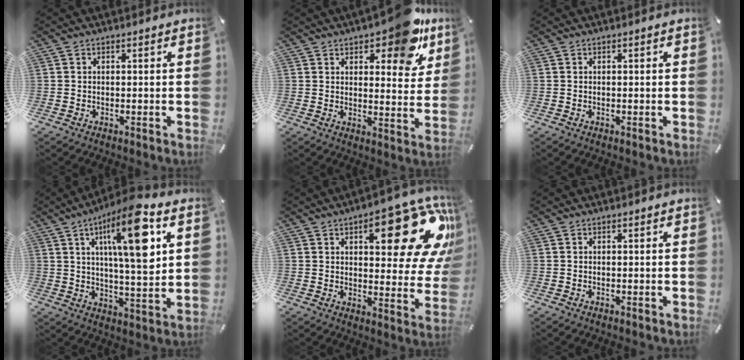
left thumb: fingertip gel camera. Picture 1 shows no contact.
{"total": 13.1, "force": [9.0, 5.2, 7.9], "torque": [-0.087, -0.059, 0.151]}
{"total": 0.0}
{"total": 17.4, "force": [7.1, 4.9, 15.1], "torque": [-0.234, -0.019, 0.105]}
{"total": 22.9, "force": [10.2, 10.1, 17.8], "torque": [-0.204, -0.069, 0.157]}
{"total": 0.0}